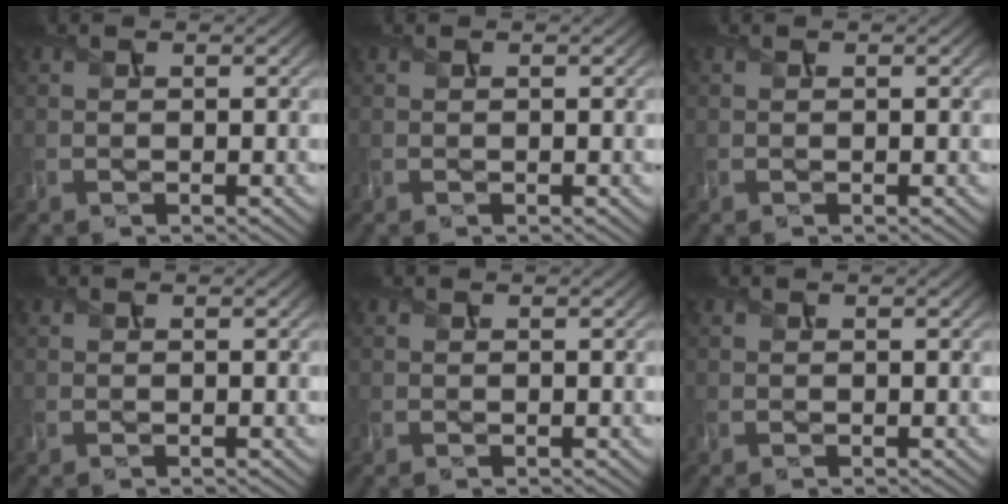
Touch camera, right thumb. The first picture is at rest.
{"total": 0.0}
{"total": 0.0}
{"total": 0.0}
{"total": 0.0}
{"total": 0.0}